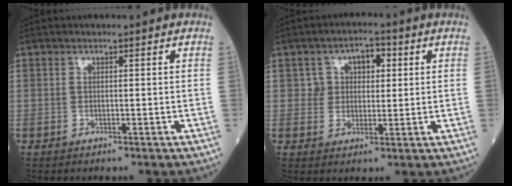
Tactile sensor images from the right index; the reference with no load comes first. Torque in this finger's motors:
{"motor_torque": [-0.03, 0.01, 0.03, 0.04]}